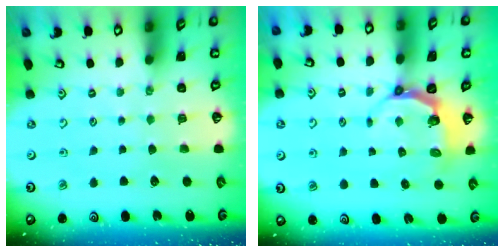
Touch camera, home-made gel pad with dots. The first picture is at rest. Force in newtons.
{"total": 5.0, "press": 4.1, "slide": 2.9}